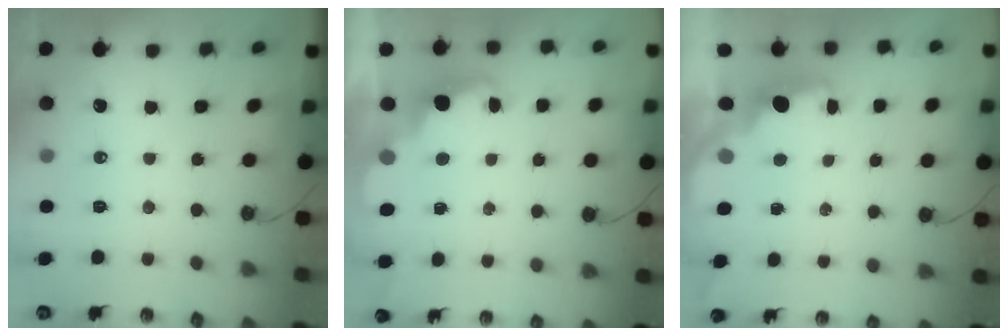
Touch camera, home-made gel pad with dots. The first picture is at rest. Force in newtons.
{"total": 2.4, "press": 2.3, "slide": 0.6}
{"total": 2.2, "press": 2.1, "slide": 0.8}